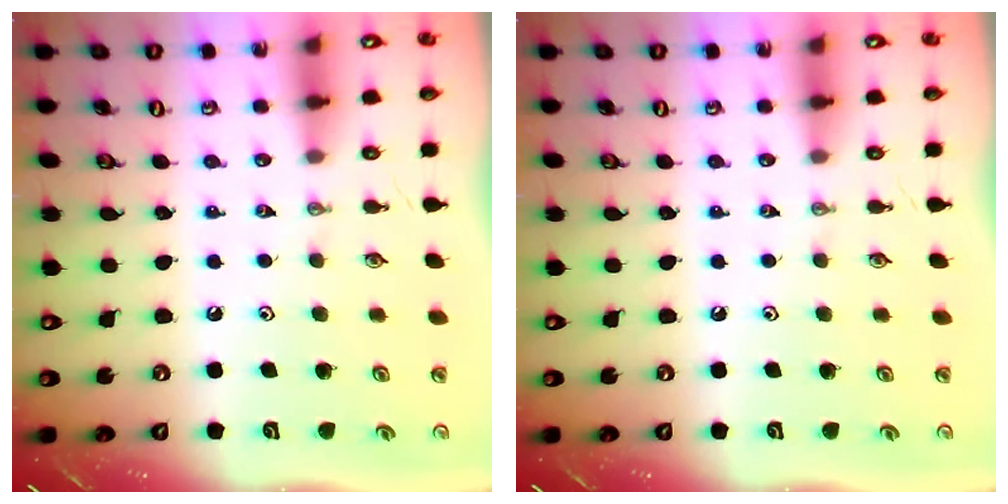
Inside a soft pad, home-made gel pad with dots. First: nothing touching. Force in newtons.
{"total": 0.0}